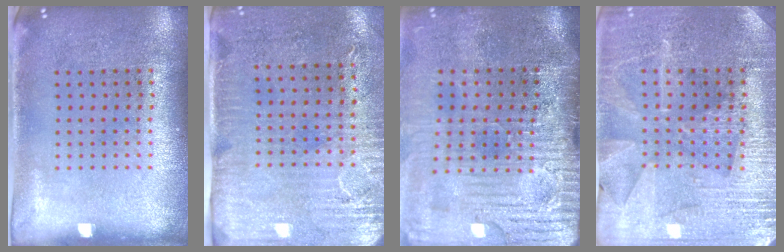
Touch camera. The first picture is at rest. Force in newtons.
{"total": 3.0, "press": 2.5, "slide": 1.7}
{"total": 4.6, "press": 4.0, "slide": 2.3}
{"total": 3.3, "press": 3.3, "slide": 0.7}